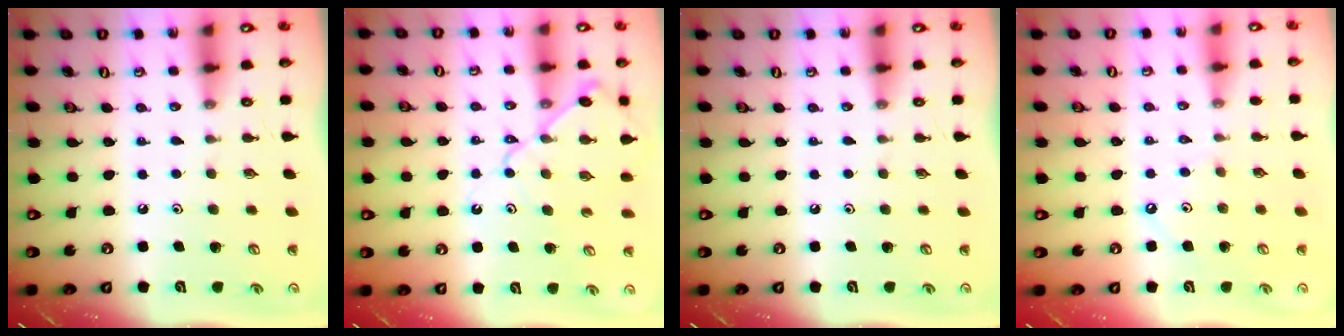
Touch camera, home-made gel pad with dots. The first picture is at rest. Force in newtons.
{"total": 10.9, "press": 10.9, "slide": 1.2}
{"total": 0.0}
{"total": 1.1, "press": 1.1, "slide": 0.3}